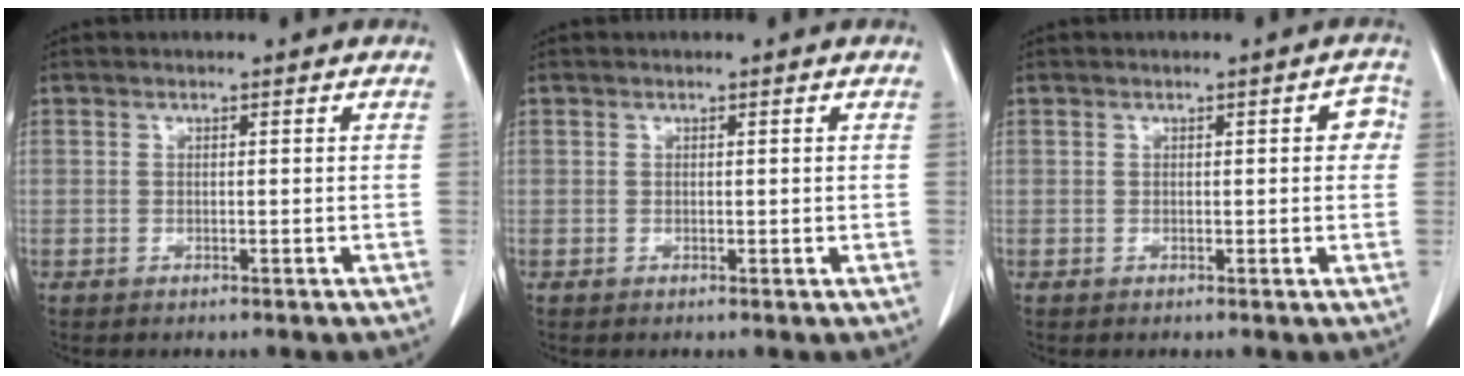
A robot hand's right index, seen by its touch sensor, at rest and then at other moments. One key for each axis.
{"total": 0.0}
{"total": 2.9, "fx": 0.6, "fy": 1.3, "fz": 2.5, "tx": -0.015, "ty": 0.011, "tz": 0.004}